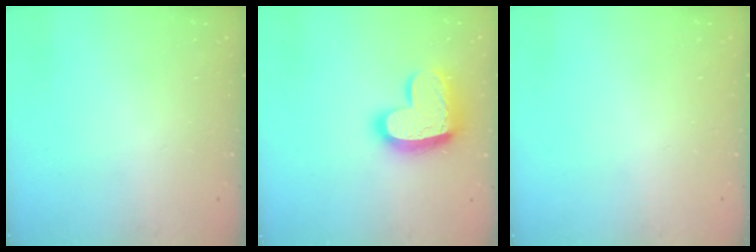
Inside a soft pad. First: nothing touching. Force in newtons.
{"total": 17.7, "press": 17.7, "slide": 1.0}
{"total": 0.0}